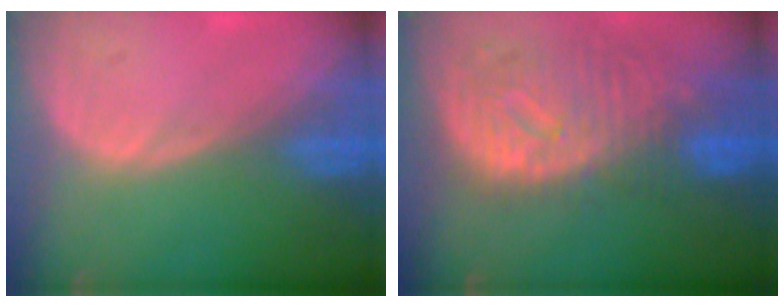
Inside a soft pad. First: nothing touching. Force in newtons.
{"total": 11.5, "press": 9.9, "slide": 5.8}